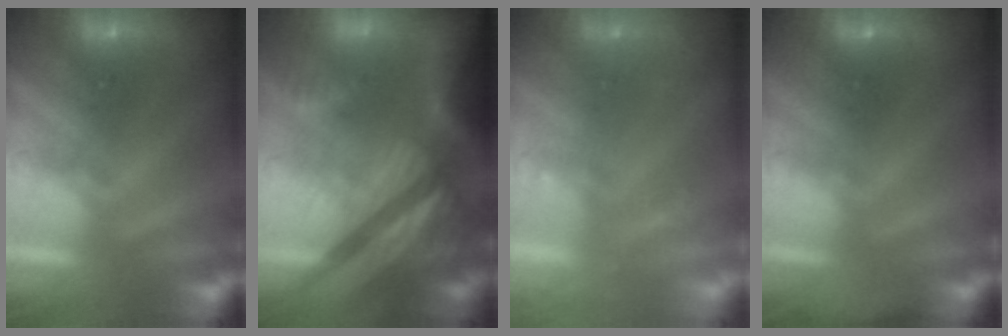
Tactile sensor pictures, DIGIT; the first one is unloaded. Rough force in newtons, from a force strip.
{"total": 7.1}
{"total": 2.3}
{"total": 3.3}